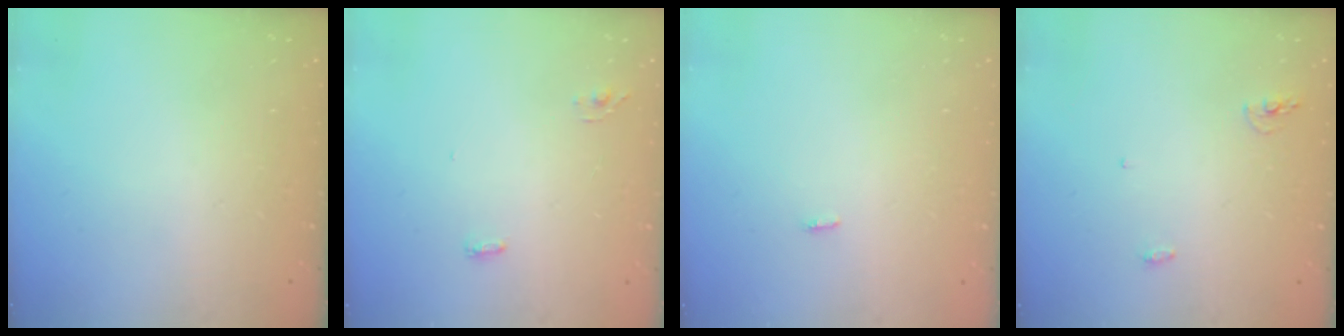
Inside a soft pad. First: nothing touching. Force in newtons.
{"total": 3.6, "press": 3.2, "slide": 1.6}
{"total": 2.8, "press": 1.8, "slide": 2.2}
{"total": 7.6, "press": 4.3, "slide": 6.2}